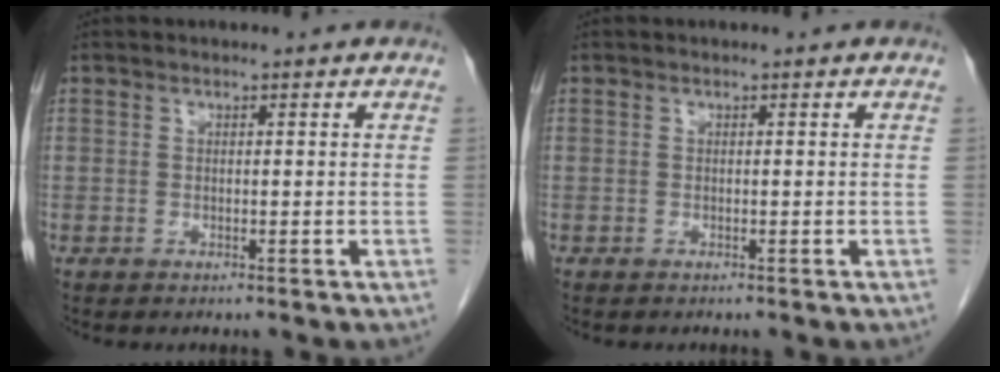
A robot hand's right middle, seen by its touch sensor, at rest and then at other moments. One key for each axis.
{"total": 0.0}